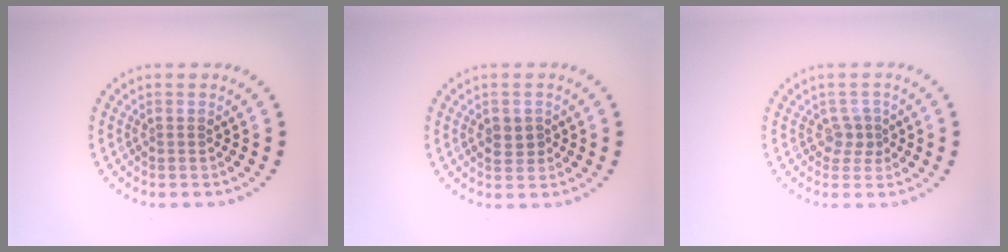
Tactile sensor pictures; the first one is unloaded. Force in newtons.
{"total": 1.9, "press": 1.9, "slide": 0.3}
{"total": 1.5, "press": 1.2, "slide": 1.0}